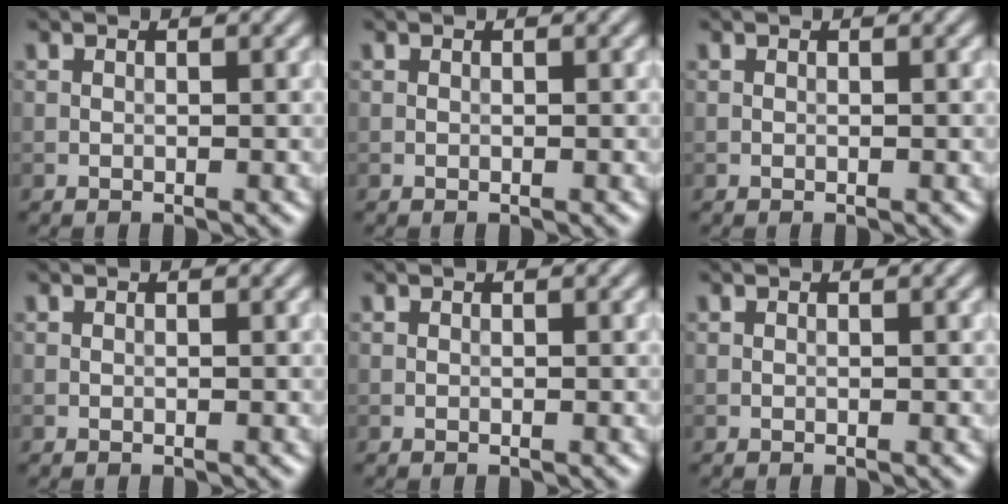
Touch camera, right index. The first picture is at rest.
{"total": 0.0}
{"total": 0.0}
{"total": 0.0}
{"total": 0.0}
{"total": 0.0}